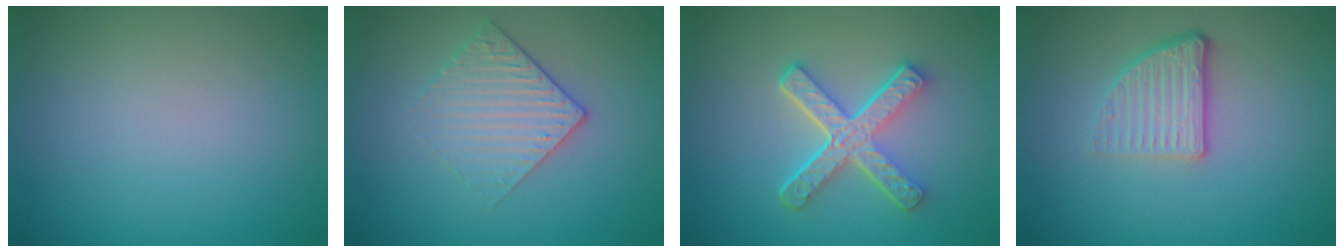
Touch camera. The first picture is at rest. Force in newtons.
{"total": 3.0, "press": 2.6, "slide": 1.4}
{"total": 5.4, "press": 3.8, "slide": 3.8}
{"total": 3.9, "press": 2.5, "slide": 3.0}